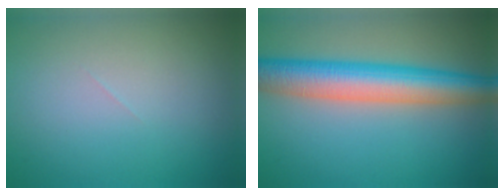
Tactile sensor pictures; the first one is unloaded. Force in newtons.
{"total": 8.1, "press": 8.1, "slide": 0.4}